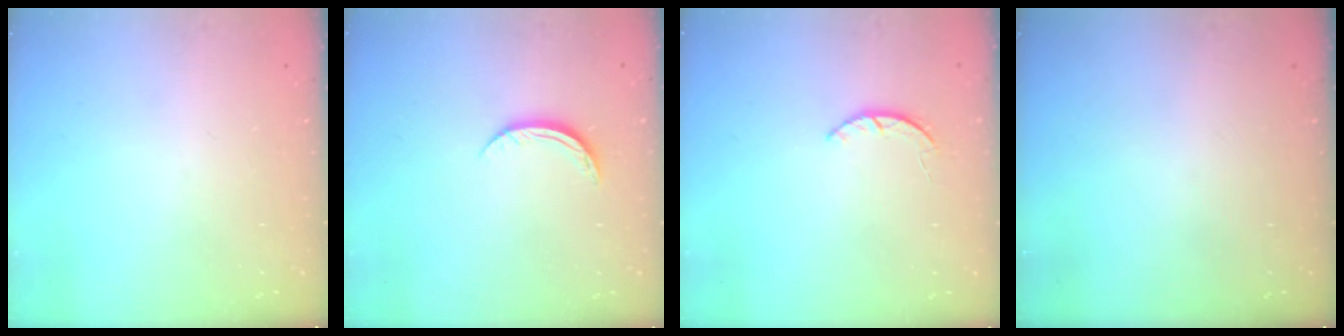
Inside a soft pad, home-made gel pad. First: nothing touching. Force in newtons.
{"total": 4.9, "press": 4.8, "slide": 0.6}
{"total": 1.9, "press": 1.9, "slide": 0.3}
{"total": 0.0}